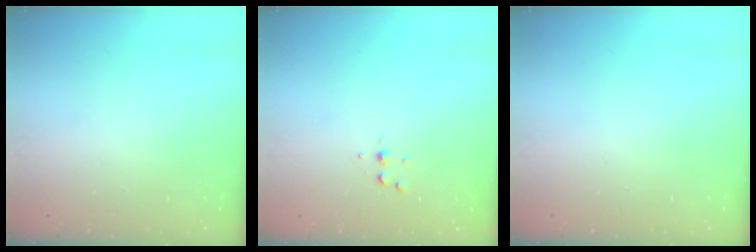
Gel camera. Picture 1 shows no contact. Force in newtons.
{"total": 2.6, "press": 2.6, "slide": 0.3}
{"total": 0.0}